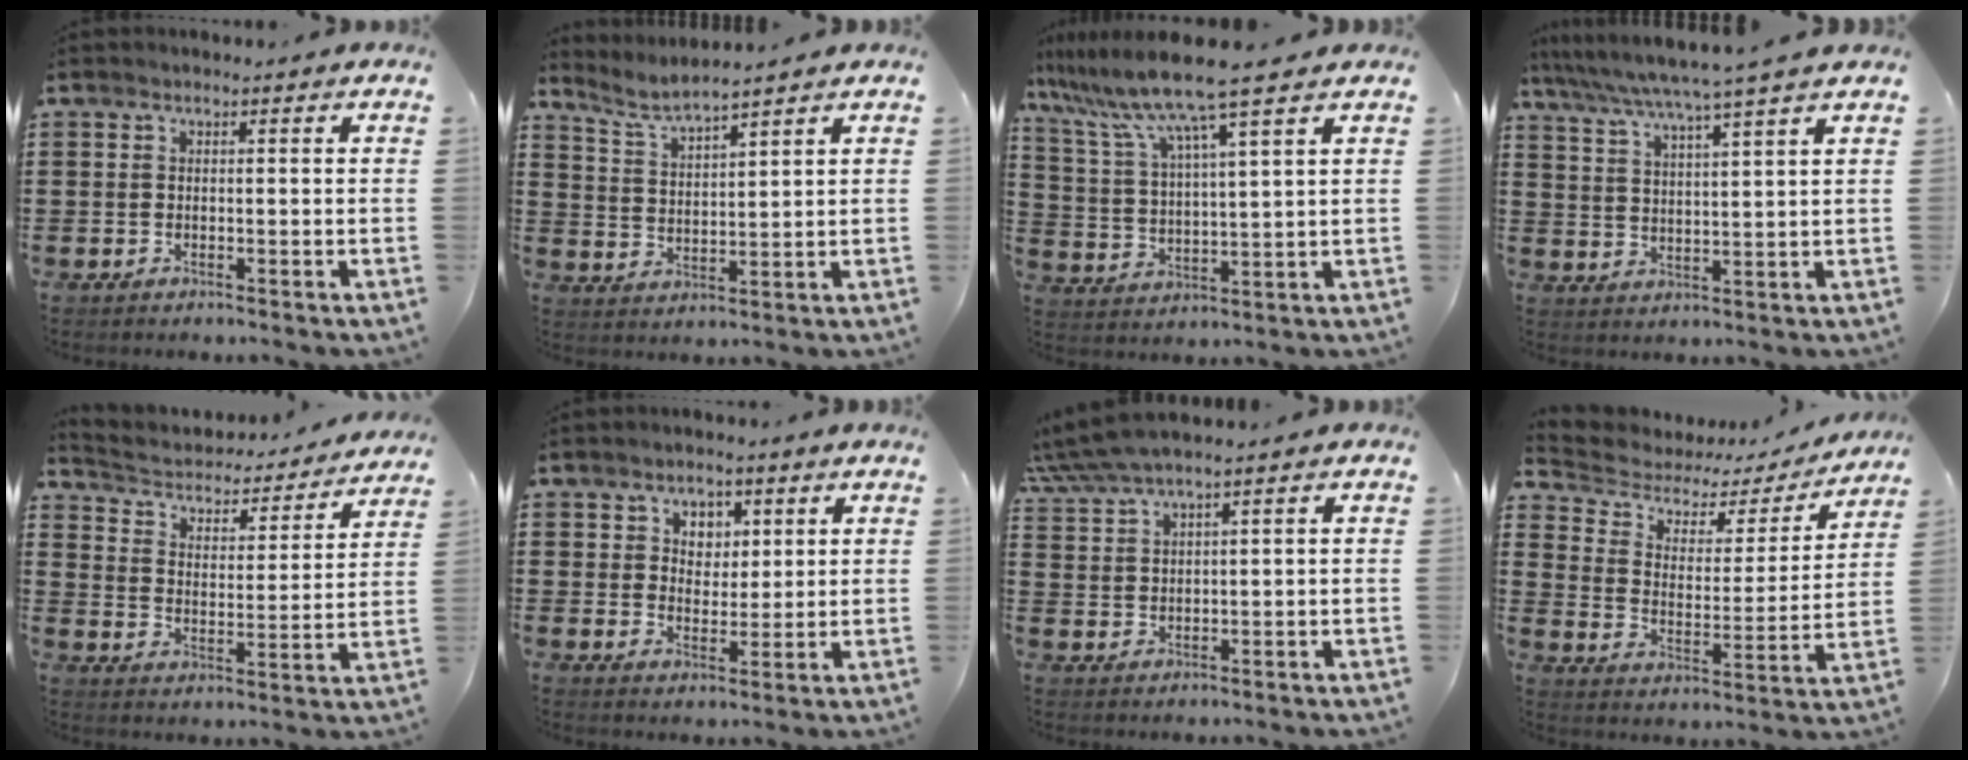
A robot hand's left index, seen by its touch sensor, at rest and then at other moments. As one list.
[{"total": 4.1, "force": [3.8, -0.3, 1.6], "torque": [-0.047, -0.019, 0.064]}, {"total": 9.6, "force": [7.8, -0.8, 5.6], "torque": [-0.136, -0.042, 0.129]}, {"total": 5.4, "force": [4.7, -1.0, 2.4], "torque": [-0.066, -0.033, 0.076]}, {"total": 2.9, "force": [2.6, 1.1, 0.7], "torque": [-0.033, -0.026, 0.034]}, {"total": 3.5, "force": [2.2, 2.7, 0.6], "torque": [-0.019, 0.007, 0.037]}, {"total": 4.3, "force": [3.6, 0.1, 2.2], "torque": [-0.056, -0.008, 0.065]}, {"total": 4.1, "force": [3.0, 2.3, 1.5], "torque": [-0.053, -0.018, 0.043]}]